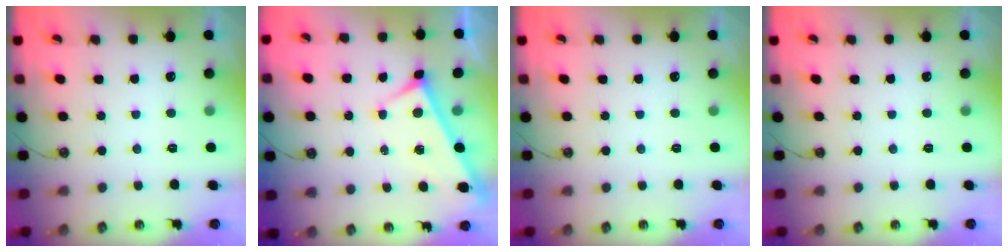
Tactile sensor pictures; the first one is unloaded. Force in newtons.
{"total": 2.5, "press": 2.5, "slide": 0.6}
{"total": 0.0}
{"total": 0.0}